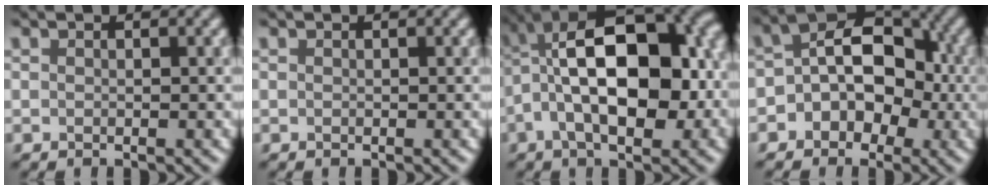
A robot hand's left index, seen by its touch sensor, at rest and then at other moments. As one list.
[{"total": 0.0}, {"total": 17.2, "force": [-0.3, 8.6, 14.9], "torque": [-0.210, 0.036, -0.021]}, {"total": 8.3, "force": [-1.3, 6.3, 5.2], "torque": [-0.029, 0.032, -0.049]}]